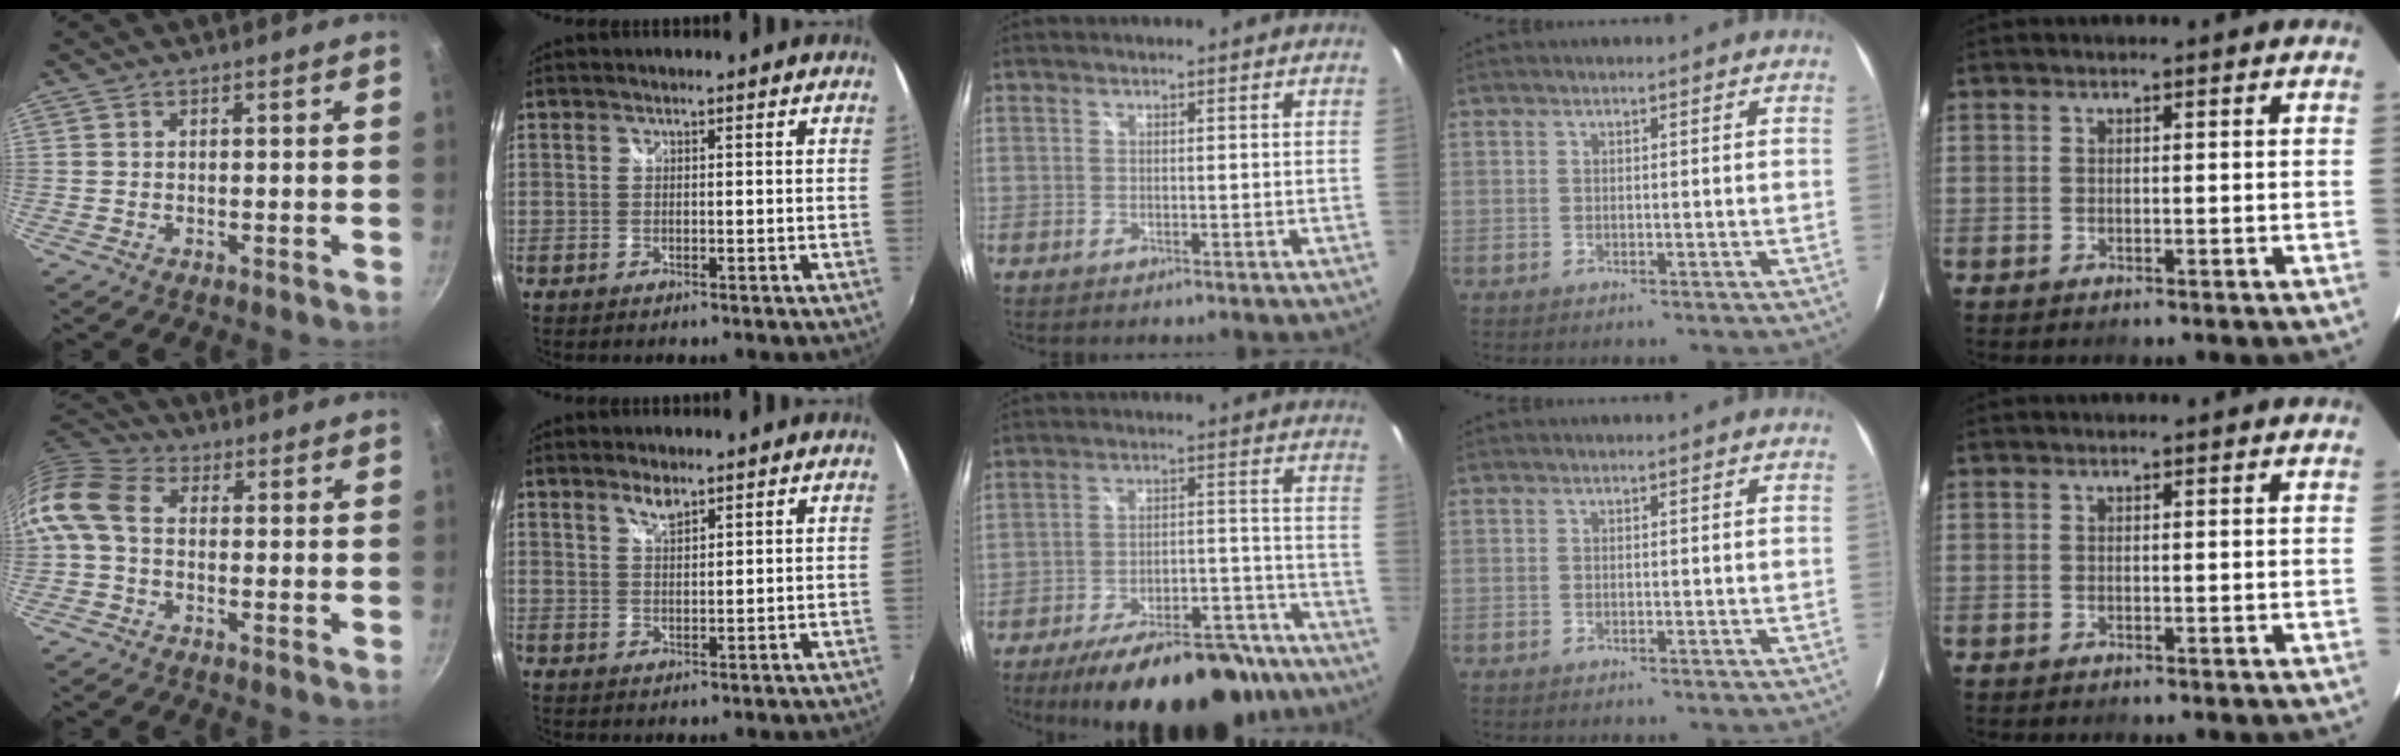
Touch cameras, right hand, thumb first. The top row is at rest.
{"thumb": {"total": 9.8, "force": [-0.5, 6.8, 7.1], "torque": [-0.147, 0.032, -0.029]}, "index": {"total": 2.8, "force": [2.2, 0.9, 1.6], "torque": [-0.027, 0.002, 0.039]}, "middle": {"total": 22.6, "force": [-18.0, 7.9, 11.2], "torque": [-0.176, 0.005, -0.234]}}